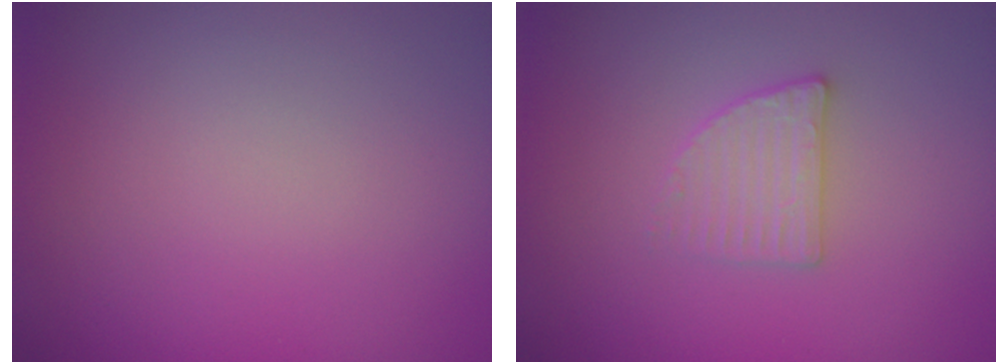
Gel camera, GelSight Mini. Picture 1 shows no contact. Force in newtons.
{"total": 2.3, "press": 2.2, "slide": 0.5}